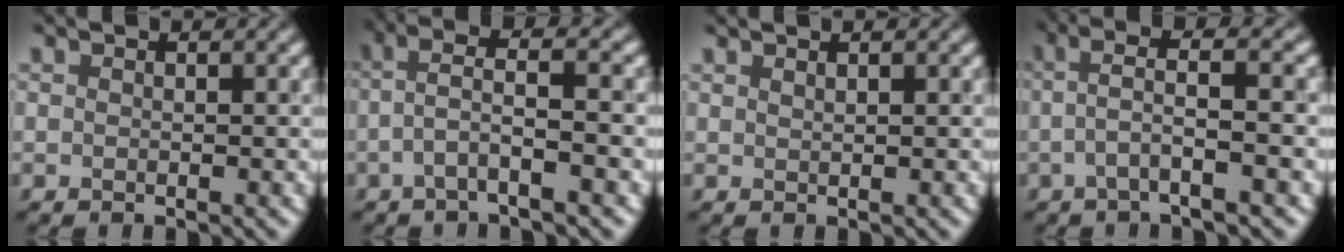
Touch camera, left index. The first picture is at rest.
{"total": 3.4, "force": [-0.9, 0.4, 3.3], "torque": [-0.067, 0.018, -0.016]}
{"total": 1.1, "force": [1.0, 0.3, 0.3], "torque": [0.006, 0.002, 0.012]}
{"total": 3.5, "force": [-0.3, 0.4, 3.4], "torque": [-0.064, 0.014, -0.001]}